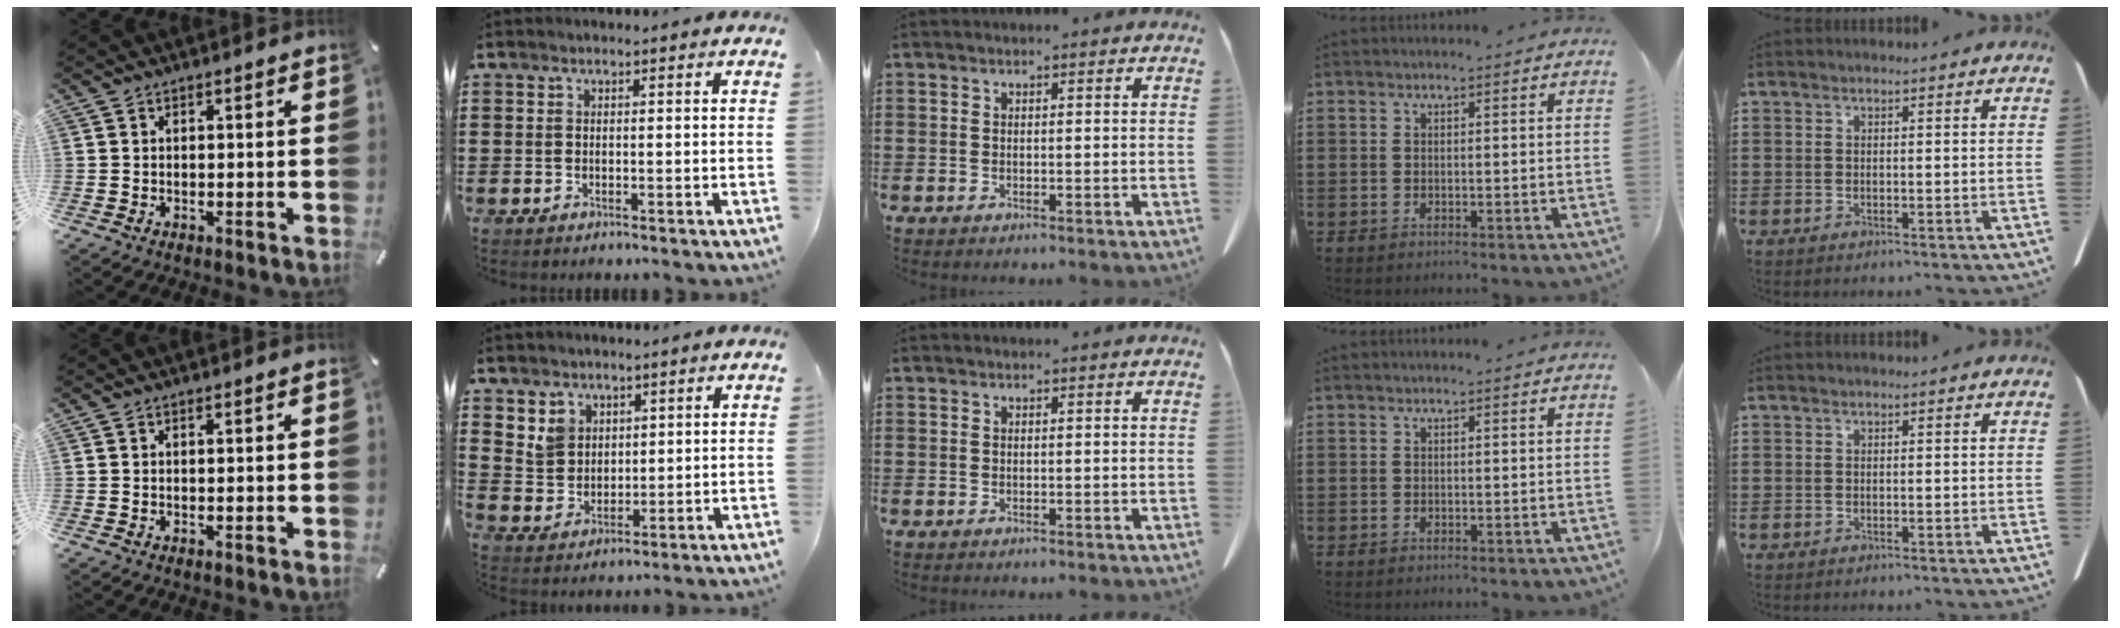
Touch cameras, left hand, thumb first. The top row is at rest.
{"index": {"total": 4.7, "force": [2.8, 3.7, 0.4], "torque": [-0.019, 0.006, 0.053]}}